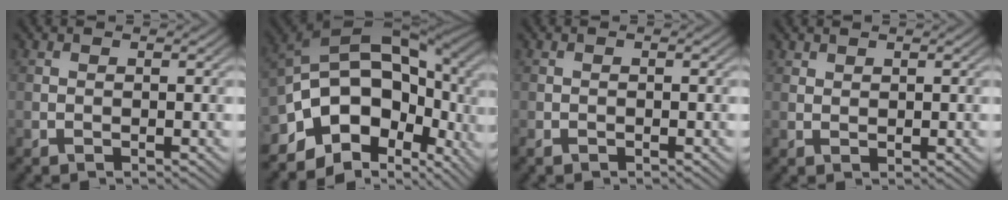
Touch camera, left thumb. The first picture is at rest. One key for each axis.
{"total": 17.1, "fx": -3.5, "fy": 11.3, "fz": 12.4, "tx": -0.218, "ty": -0.016, "tz": -0.045}
{"total": 0.9, "fx": -0.7, "fy": 0.4, "fz": 0.4, "tx": -0.008, "ty": -0.002, "tz": -0.013}
{"total": 1.1, "fx": 1.0, "fy": 0.5, "fz": 0.3, "tx": -0.008, "ty": 0.000, "tz": 0.024}